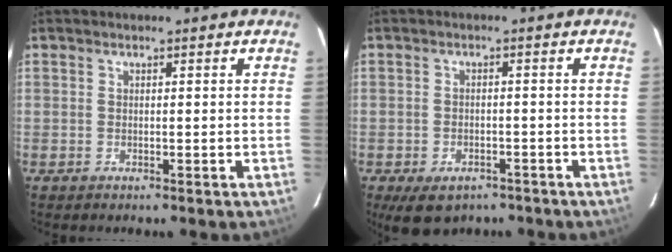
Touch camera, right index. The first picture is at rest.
{"total": 7.7, "force": [-5.4, 4.3, 3.4], "torque": [-0.065, 0.000, -0.078]}